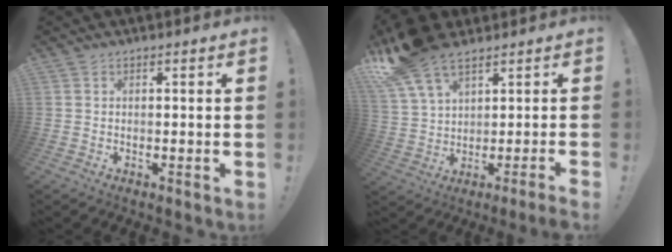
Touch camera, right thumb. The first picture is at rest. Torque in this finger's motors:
{"motor_torque": [-0.41, 1.73, 1.52, 0.57, 0.46]}